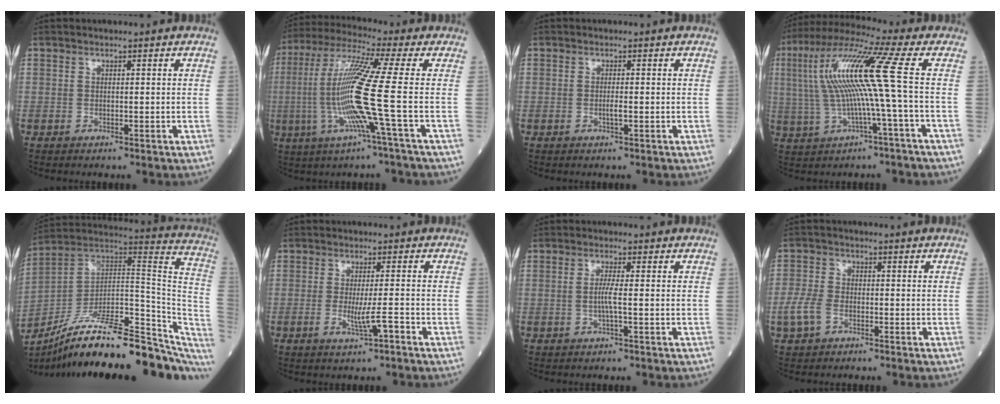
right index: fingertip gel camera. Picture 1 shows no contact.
{"total": 13.8, "force": [-2.5, -2.2, 13.4], "torque": [-0.279, -0.008, -0.060]}
{"total": 1.1, "force": [-0.3, -0.2, 1.1], "torque": [-0.022, -0.002, -0.005]}
{"total": 13.1, "force": [1.0, -1.2, 13.0], "torque": [-0.264, 0.025, 0.016]}
{"total": 26.4, "force": [-19.1, 7.6, 16.6], "torque": [-0.193, 0.035, -0.287]}
{"total": 3.7, "force": [-1.6, -0.1, 3.4], "torque": [-0.062, -0.007, -0.028]}
{"total": 2.4, "force": [-0.4, -0.4, 2.4], "torque": [-0.047, -0.001, -0.009]}
{"total": 4.5, "force": [-2.1, 2.6, 3.0], "torque": [-0.081, 0.002, -0.044]}